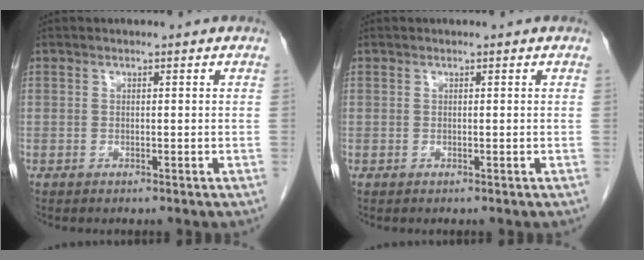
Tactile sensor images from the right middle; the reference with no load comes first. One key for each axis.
{"total": 0.0}